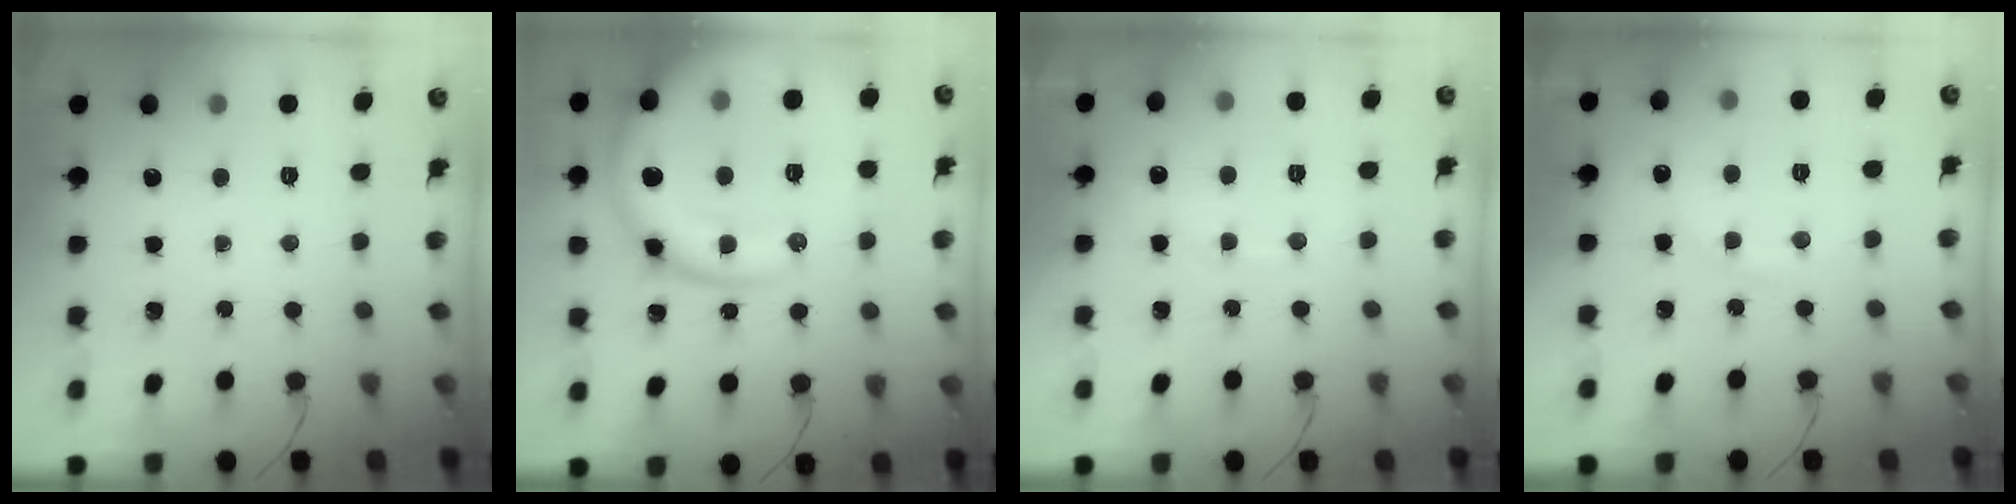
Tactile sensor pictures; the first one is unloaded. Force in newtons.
{"total": 20.3, "press": 20.1, "slide": 2.4}
{"total": 7.7, "press": 7.6, "slide": 1.2}
{"total": 8.4, "press": 8.3, "slide": 1.6}